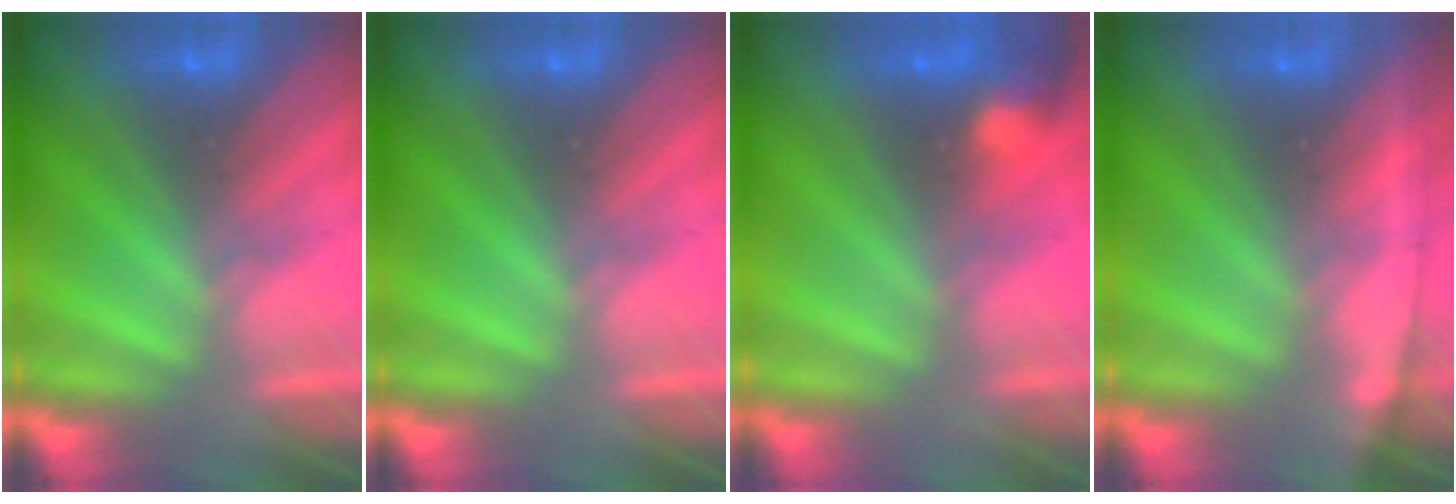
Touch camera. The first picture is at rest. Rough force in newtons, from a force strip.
{"total": 0.0}
{"total": 2.9}
{"total": 1.6}